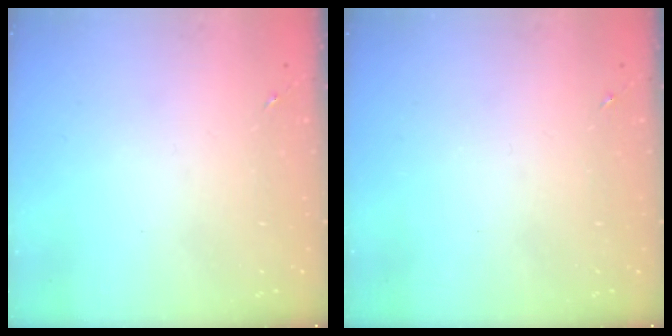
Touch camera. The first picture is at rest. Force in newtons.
{"total": 0.0}